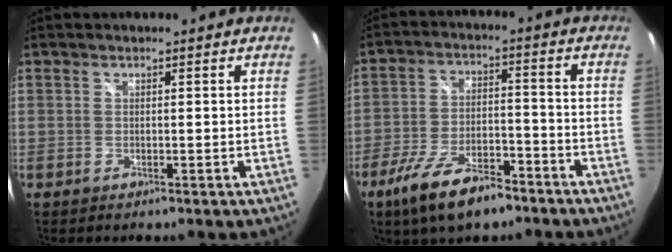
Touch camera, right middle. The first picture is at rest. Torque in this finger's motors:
{"motor_torque": [1.20, -0.93, 0.16, 0.13]}